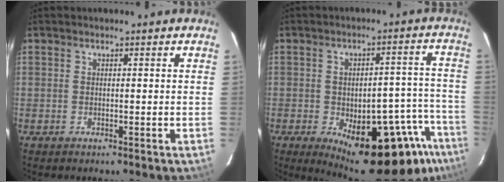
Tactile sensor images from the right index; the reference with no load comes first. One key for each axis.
{"total": 23.4, "fx": -14.8, "fy": 8.9, "fz": 15.8, "tx": -0.174, "ty": 0.003, "tz": -0.178}